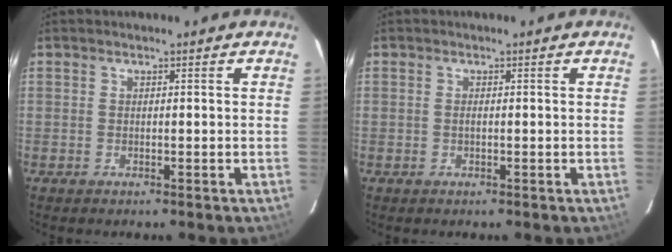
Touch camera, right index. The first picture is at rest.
{"total": 0.5, "force": [-0.1, 0.2, 0.5], "torque": [-0.010, 0.001, -0.003]}